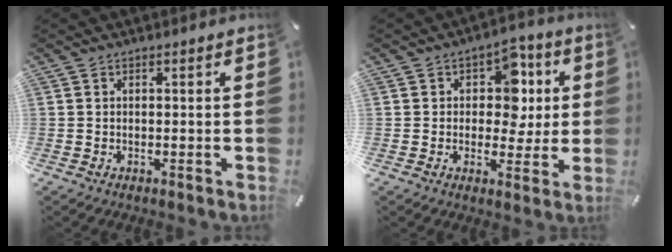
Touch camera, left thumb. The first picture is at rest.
{"total": 9.4, "force": [1.8, 7.6, 5.3], "torque": [-0.064, -0.003, 0.029]}